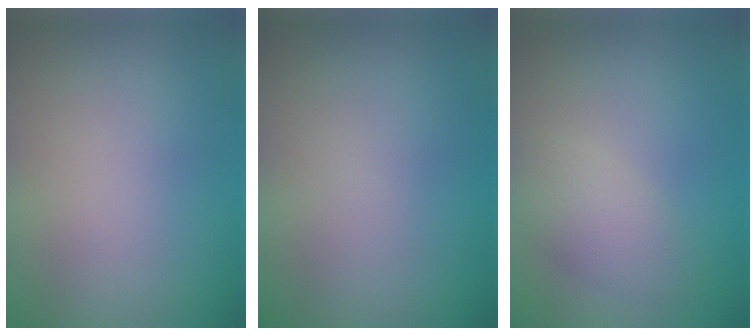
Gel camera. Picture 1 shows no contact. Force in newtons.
{"total": 0.0}
{"total": 3.0, "press": 3.0, "slide": 0.1}